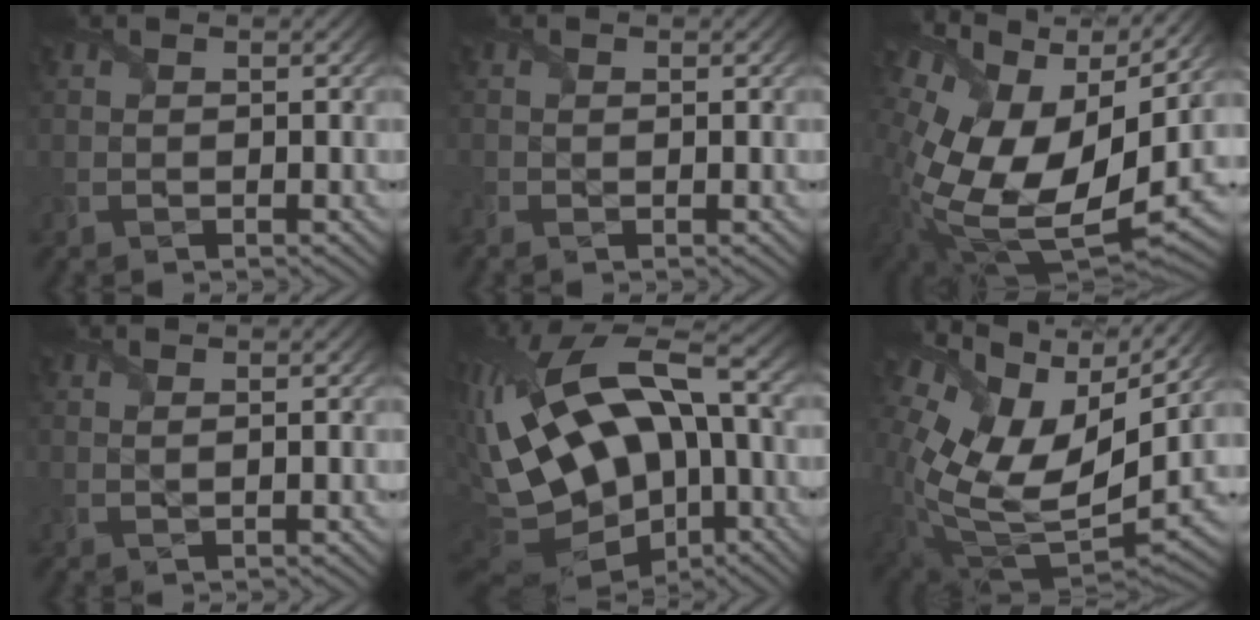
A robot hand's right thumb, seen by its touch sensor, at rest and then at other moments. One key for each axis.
{"total": 0.8, "fx": -0.4, "fy": 0.3, "fz": 0.6, "tx": -0.016, "ty": -0.003, "tz": -0.008}
{"total": 17.0, "fx": 3.4, "fy": 9.7, "fz": 13.6, "tx": -0.289, "ty": -0.013, "tz": 0.075}
{"total": 1.0, "fx": 0.5, "fy": 0.1, "fz": 0.8, "tx": -0.018, "ty": 0.001, "tz": 0.006}
{"total": 21.9, "fx": -1.7, "fy": 12.2, "fz": 18.1, "tx": -0.363, "ty": -0.008, "tz": -0.024}
{"total": 16.6, "fx": 4.4, "fy": 10.4, "fz": 12.1, "tx": -0.266, "ty": -0.016, "tz": 0.105}